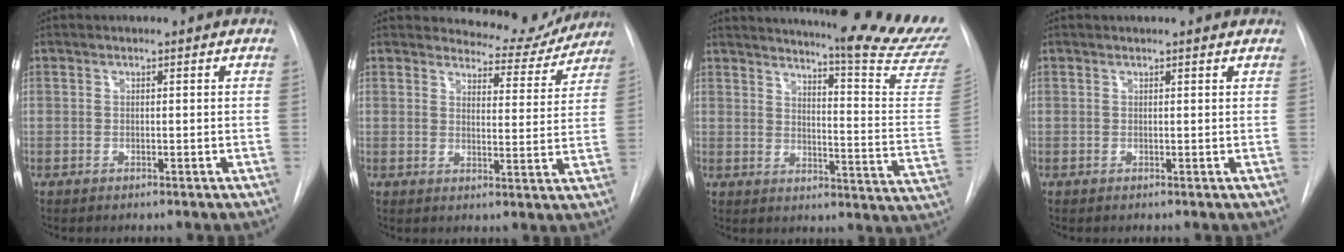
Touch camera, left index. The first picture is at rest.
{"total": 8.1, "force": [7.9, 2.0, -0.2], "torque": [0.013, -0.023, 0.092]}
{"total": 23.8, "force": [21.8, -1.3, 9.4], "torque": [-0.136, -0.139, 0.255]}
{"total": 3.1, "force": [2.9, 0.6, 1.0], "torque": [-0.015, 0.013, 0.028]}